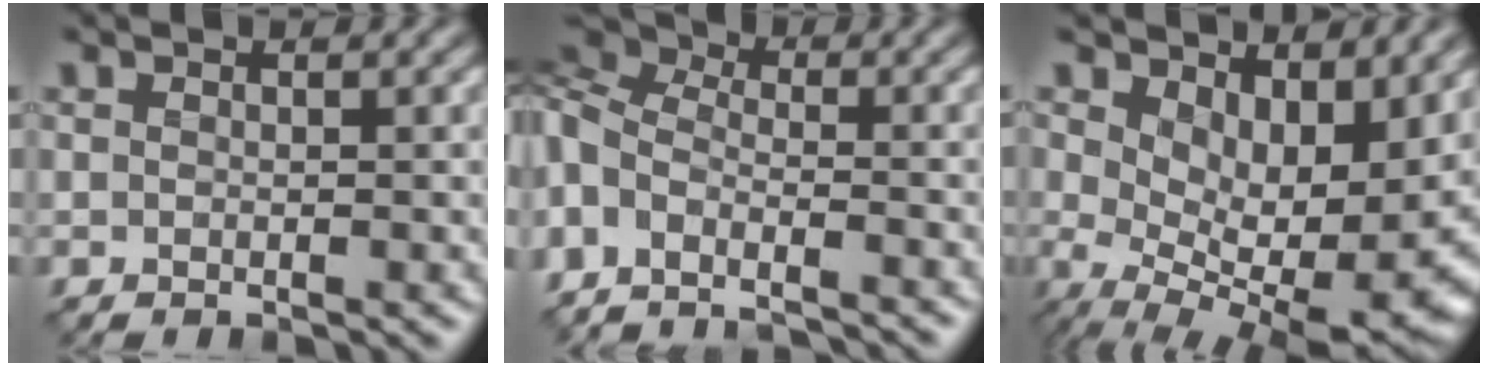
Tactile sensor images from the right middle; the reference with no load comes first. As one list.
[{"total": 6.9, "force": [-4.8, 3.4, 3.6], "torque": [-0.067, -0.001, -0.083]}, {"total": 10.9, "force": [1.5, 6.0, 9.0], "torque": [-0.119, -0.028, 0.045]}]